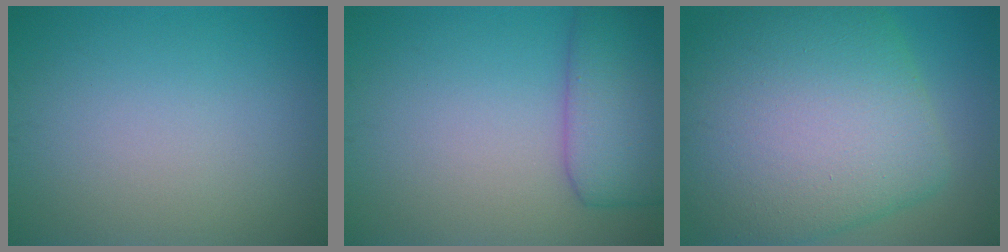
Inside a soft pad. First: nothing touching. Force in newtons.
{"total": 6.0, "press": 6.0, "slide": 0.1}
{"total": 13.7, "press": 13.7, "slide": 0.5}